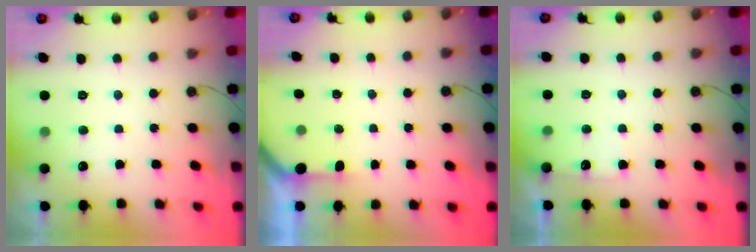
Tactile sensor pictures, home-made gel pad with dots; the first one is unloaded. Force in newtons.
{"total": 1.2, "press": 1.2, "slide": 0.1}
{"total": 4.8, "press": 4.7, "slide": 0.6}